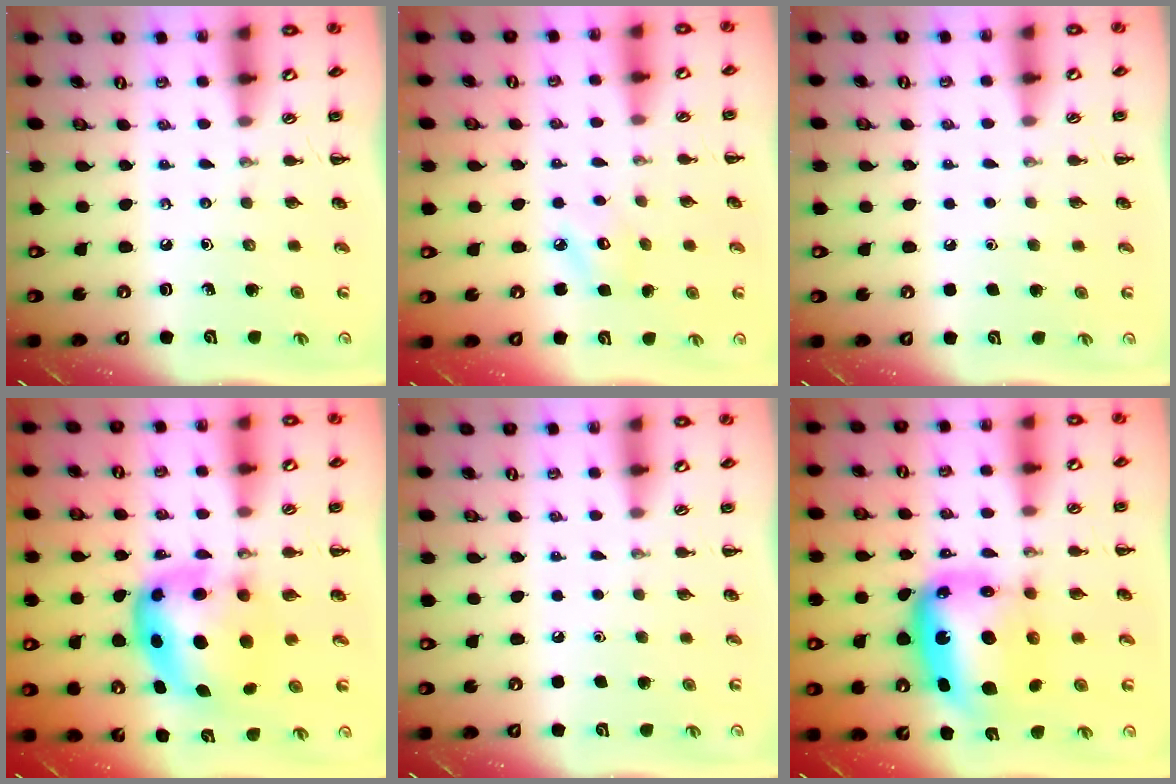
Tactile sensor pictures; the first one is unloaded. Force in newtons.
{"total": 4.1, "press": 4.0, "slide": 0.8}
{"total": 1.7, "press": 1.7, "slide": 0.1}
{"total": 8.2, "press": 8.0, "slide": 2.1}
{"total": 1.8, "press": 1.8, "slide": 0.1}
{"total": 14.2, "press": 13.6, "slide": 4.0}